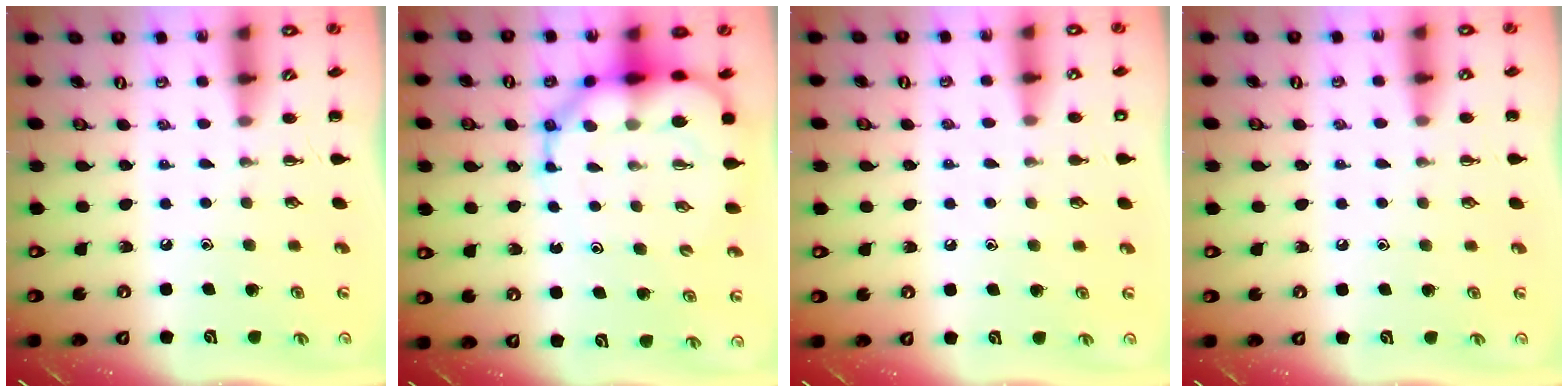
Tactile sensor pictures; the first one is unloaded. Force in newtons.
{"total": 12.5, "press": 12.0, "slide": 3.5}
{"total": 6.4, "press": 6.2, "slide": 1.7}
{"total": 5.0, "press": 4.7, "slide": 1.7}